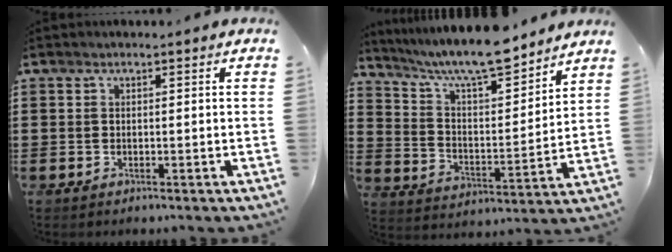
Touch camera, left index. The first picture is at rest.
{"total": 8.9, "force": [7.9, 0.9, 3.9], "torque": [-0.106, -0.045, 0.136]}